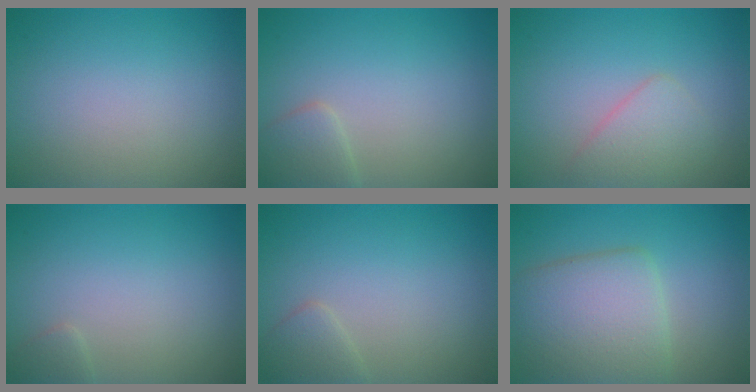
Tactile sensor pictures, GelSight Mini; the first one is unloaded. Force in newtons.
{"total": 2.0, "press": 2.0, "slide": 0.0}
{"total": 2.4, "press": 2.4, "slide": 0.1}
{"total": 0.8, "press": 0.8, "slide": 0.0}
{"total": 1.6, "press": 1.6, "slide": 0.0}
{"total": 6.3, "press": 6.3, "slide": 0.2}